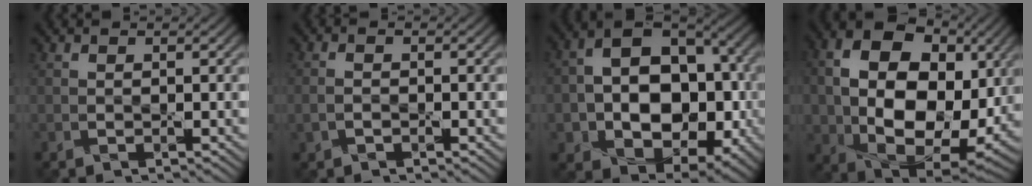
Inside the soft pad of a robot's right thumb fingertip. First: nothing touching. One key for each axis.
{"total": 1.5, "fx": -0.5, "fy": 0.7, "fz": 1.2, "tx": -0.028, "ty": 0.001, "tz": -0.012}
{"total": 14.9, "fx": -2.3, "fy": 10.5, "fz": 10.3, "tx": -0.169, "ty": -0.018, "tz": -0.034}
{"total": 16.9, "fx": 1.5, "fy": 11.6, "fz": 12.2, "tx": -0.237, "ty": -0.014, "tz": 0.040}